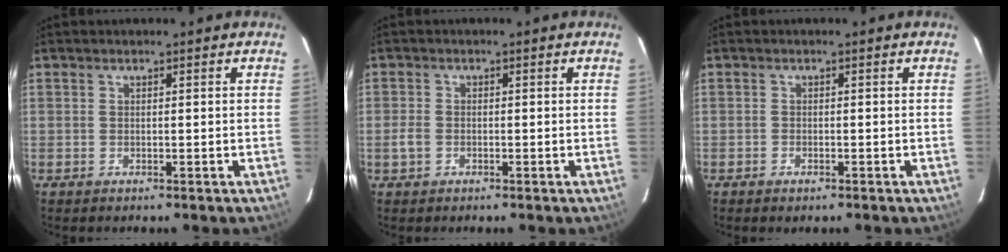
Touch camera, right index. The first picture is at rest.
{"total": 2.3, "force": [-1.0, 1.8, 1.0], "torque": [-0.023, 0.003, -0.021]}
{"total": 1.2, "force": [-0.9, 0.6, 0.5], "torque": [-0.012, -0.002, -0.018]}